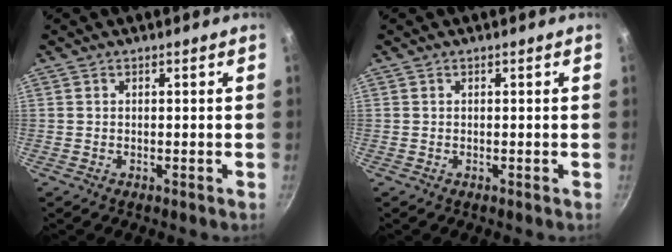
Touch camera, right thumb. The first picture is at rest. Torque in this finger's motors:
{"motor_torque": [0.02, 0.02, 0.00, 0.01, 0.02]}